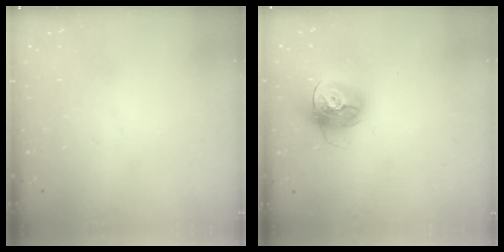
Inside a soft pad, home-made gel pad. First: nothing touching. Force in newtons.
{"total": 14.5, "press": 14.4, "slide": 1.5}